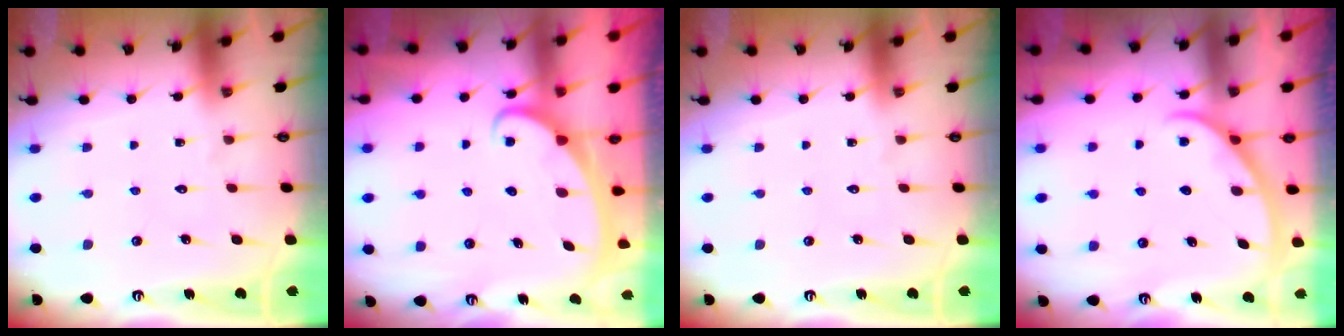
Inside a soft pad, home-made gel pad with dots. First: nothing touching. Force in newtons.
{"total": 2.6, "press": 2.6, "slide": 0.3}
{"total": 0.0}
{"total": 2.4, "press": 2.4, "slide": 0.4}